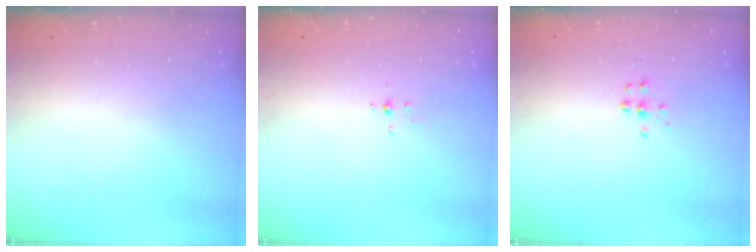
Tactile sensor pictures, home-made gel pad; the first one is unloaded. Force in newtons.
{"total": 2.1, "press": 1.9, "slide": 0.8}
{"total": 4.7, "press": 4.6, "slide": 0.3}